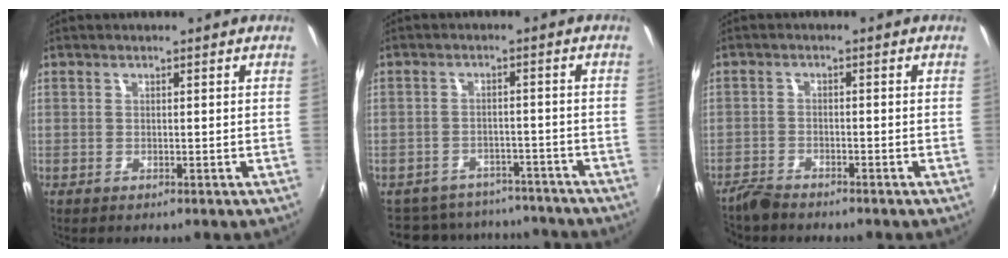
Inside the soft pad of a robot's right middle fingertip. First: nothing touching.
{"total": 14.9, "force": [-13.0, 6.2, 3.9], "torque": [-0.097, 0.017, -0.169]}
{"total": 3.4, "force": [-3.2, 0.7, 0.6], "torque": [-0.024, -0.009, -0.068]}